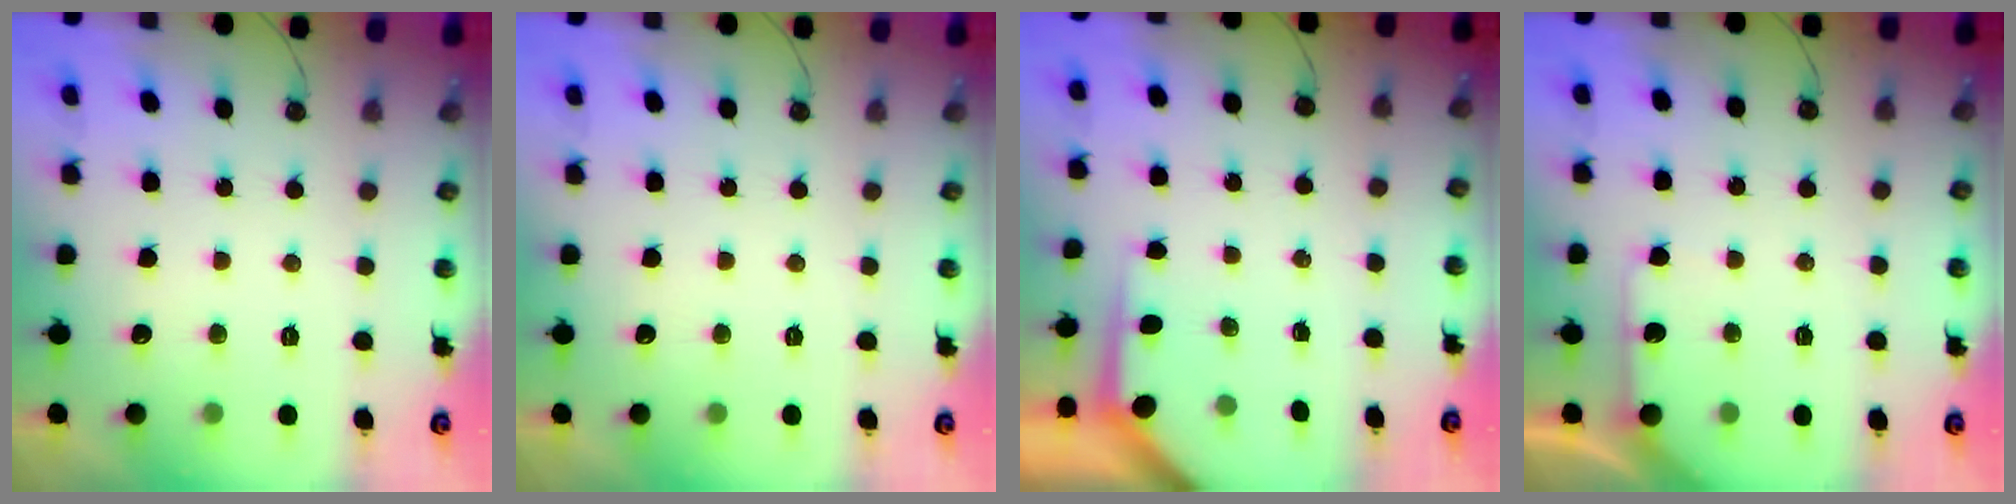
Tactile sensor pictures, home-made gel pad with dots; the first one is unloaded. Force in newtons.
{"total": 0.0}
{"total": 3.6, "press": 3.6, "slide": 0.3}
{"total": 4.0, "press": 3.9, "slide": 0.5}